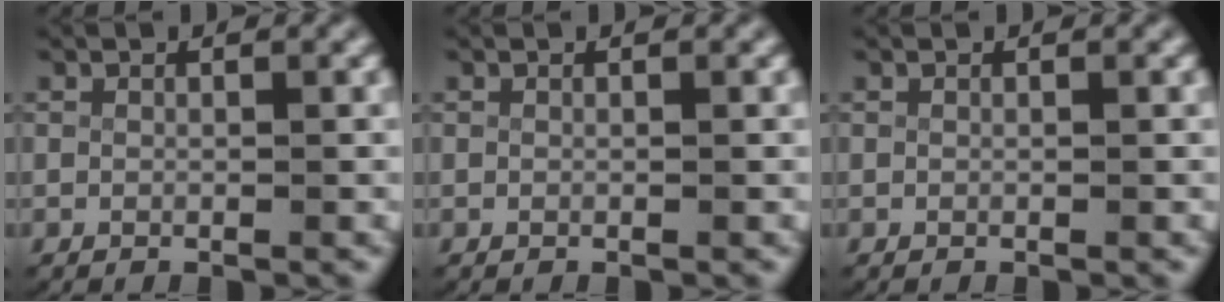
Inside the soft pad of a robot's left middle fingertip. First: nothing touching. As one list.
[{"total": 0.0}, {"total": 0.0}]